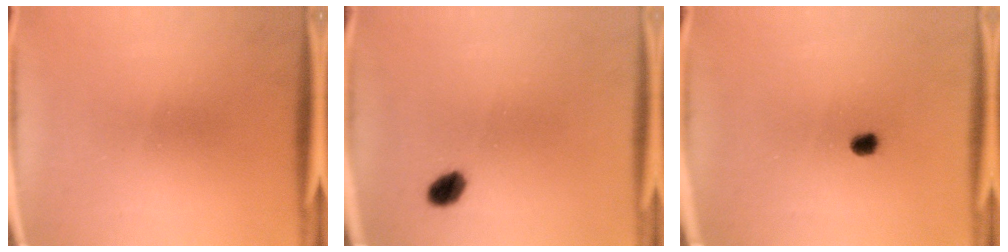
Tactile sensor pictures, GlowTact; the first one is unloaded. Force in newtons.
{"total": 3.6}
{"total": 1.9}